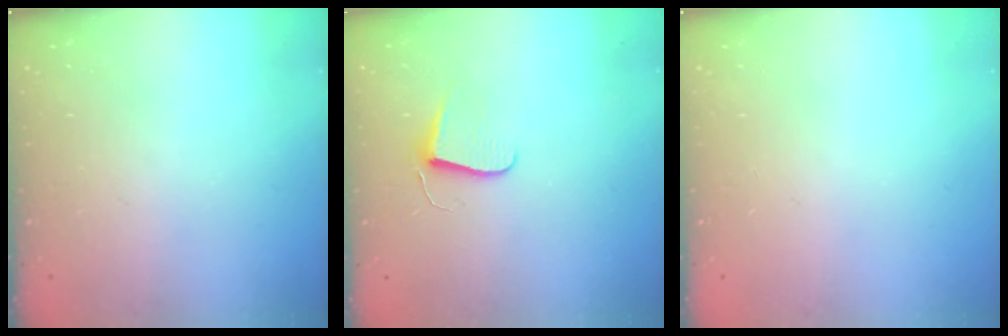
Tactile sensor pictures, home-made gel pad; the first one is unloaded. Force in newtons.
{"total": 6.2, "press": 6.1, "slide": 0.6}
{"total": 0.0}